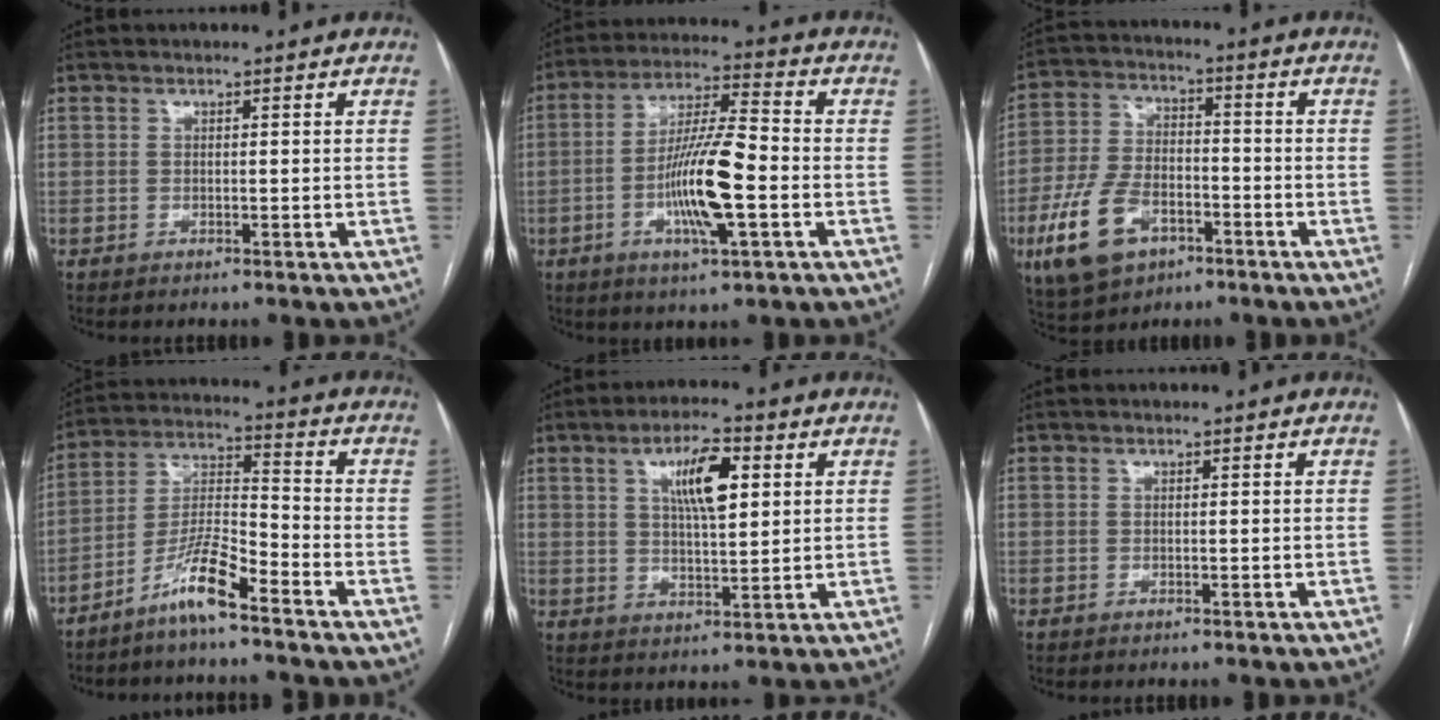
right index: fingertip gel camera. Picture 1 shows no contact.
{"total": 12.7, "force": [-3.4, 1.5, 12.1], "torque": [-0.230, -0.002, -0.063]}
{"total": 12.7, "force": [-5.9, 7.4, 8.4], "torque": [-0.188, 0.005, -0.103]}
{"total": 8.5, "force": [-6.1, 0.6, 5.8], "torque": [-0.121, -0.007, -0.122]}
{"total": 8.1, "force": [2.9, 2.2, 7.2], "torque": [-0.126, 0.008, 0.051]}
{"total": 0.0}